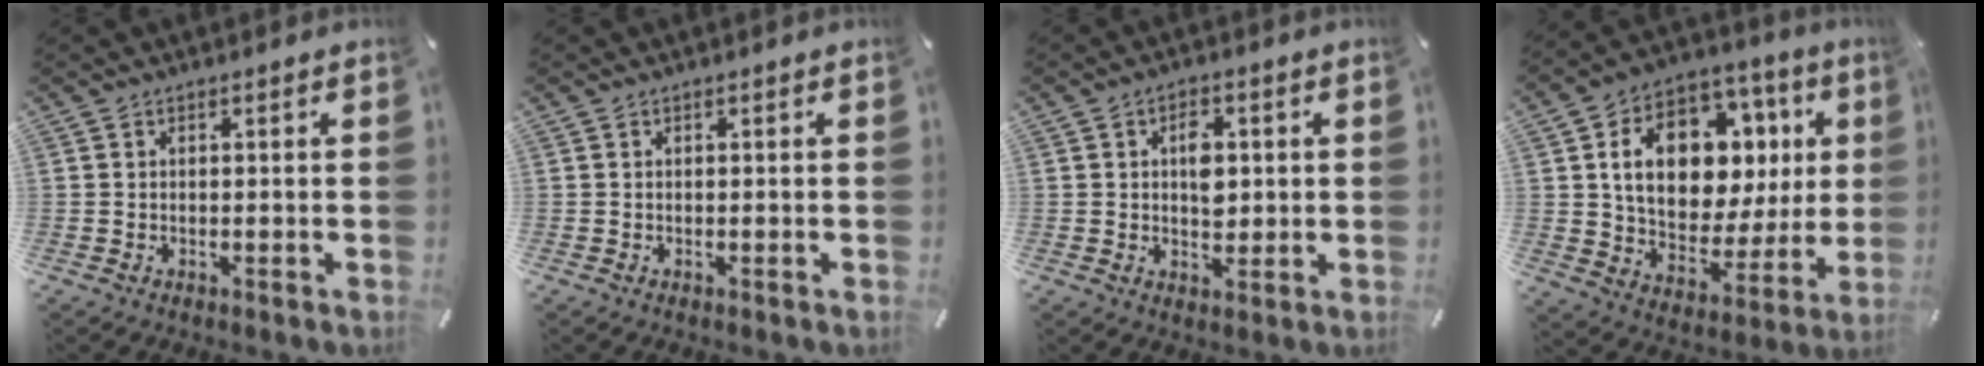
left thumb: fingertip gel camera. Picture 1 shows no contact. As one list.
[{"total": 0.0}, {"total": 5.7, "force": [0.9, 3.8, 4.1], "torque": [-0.043, -0.006, 0.007]}, {"total": 18.3, "force": [5.7, 12.8, 11.7], "torque": [-0.183, -0.021, 0.108]}]